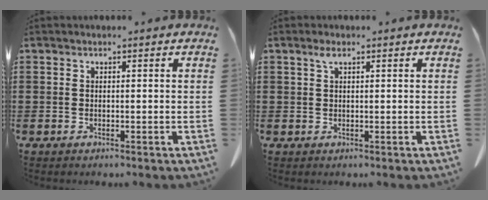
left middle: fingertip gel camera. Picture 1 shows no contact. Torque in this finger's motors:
{"motor_torque": [1.17, 0.97, 0.00, -0.01]}